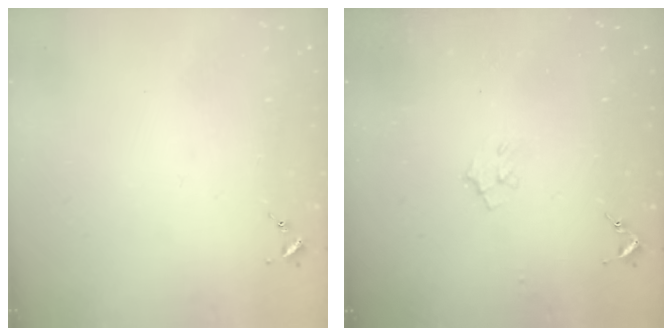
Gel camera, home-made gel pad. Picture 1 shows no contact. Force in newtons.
{"total": 6.2, "press": 6.1, "slide": 0.9}